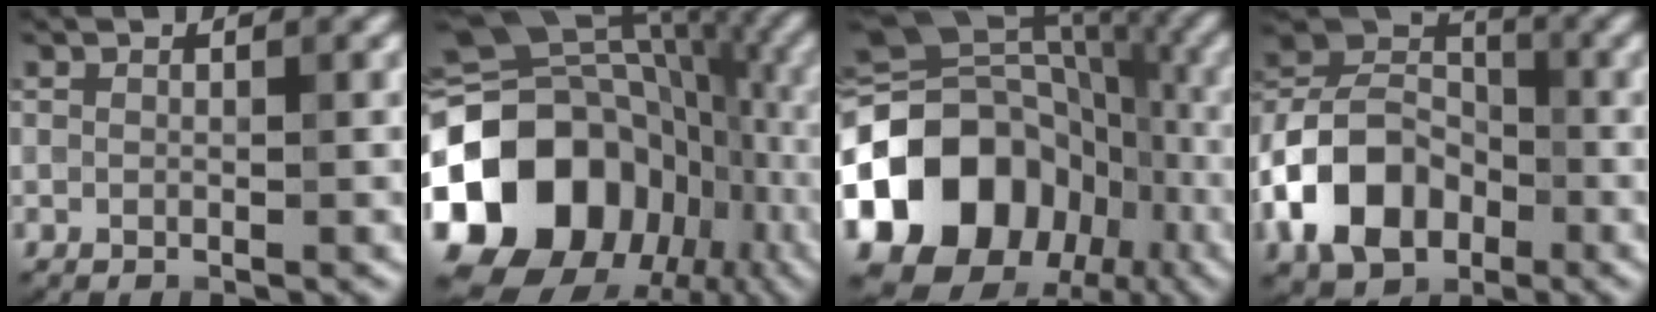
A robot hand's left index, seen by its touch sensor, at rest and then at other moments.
{"total": 18.1, "force": [-4.7, 14.2, 10.1], "torque": [-0.217, -0.004, -0.076]}
{"total": 16.3, "force": [-5.4, 12.5, 8.9], "torque": [-0.184, 0.017, -0.099]}
{"total": 9.0, "force": [-3.3, 6.4, 5.4], "torque": [-0.102, 0.013, -0.077]}